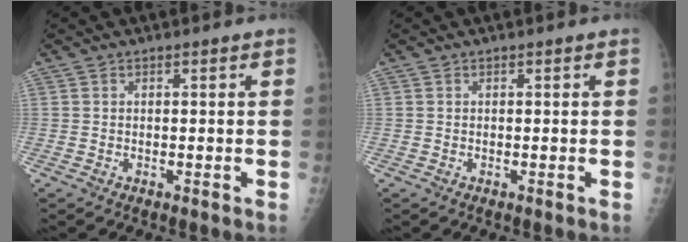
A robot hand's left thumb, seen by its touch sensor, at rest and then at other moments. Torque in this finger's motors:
{"motor_torque": [-0.03, 0.03, -0.02, 0.00, 0.00]}